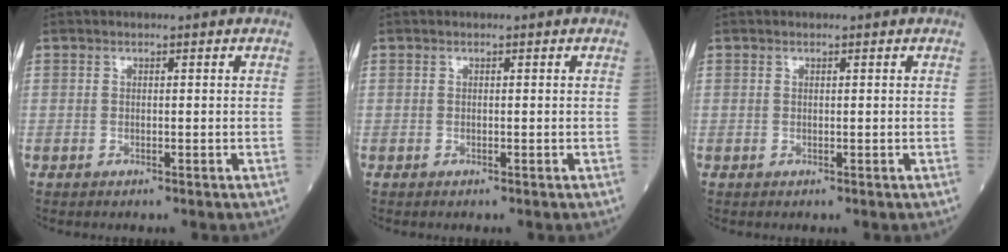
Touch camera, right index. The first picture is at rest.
{"total": 0.0}
{"total": 0.0}